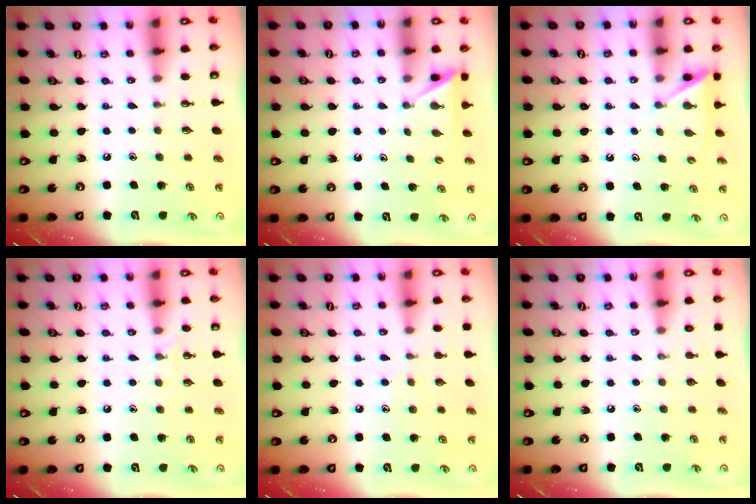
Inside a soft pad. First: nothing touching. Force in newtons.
{"total": 2.4, "press": 2.4, "slide": 0.4}
{"total": 4.6, "press": 4.6, "slide": 0.4}
{"total": 3.8, "press": 3.7, "slide": 0.5}
{"total": 5.2, "press": 5.2, "slide": 0.6}
{"total": 0.0}